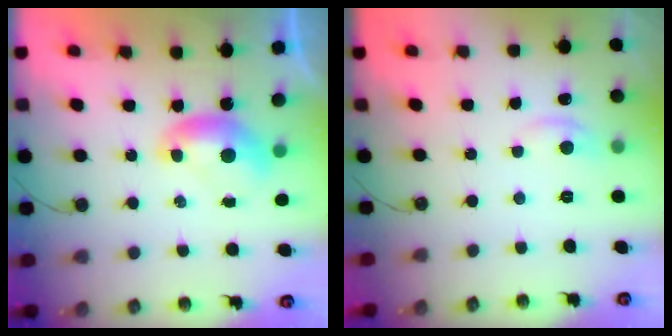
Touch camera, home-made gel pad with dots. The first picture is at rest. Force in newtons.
{"total": 2.0, "press": 1.8, "slide": 0.7}